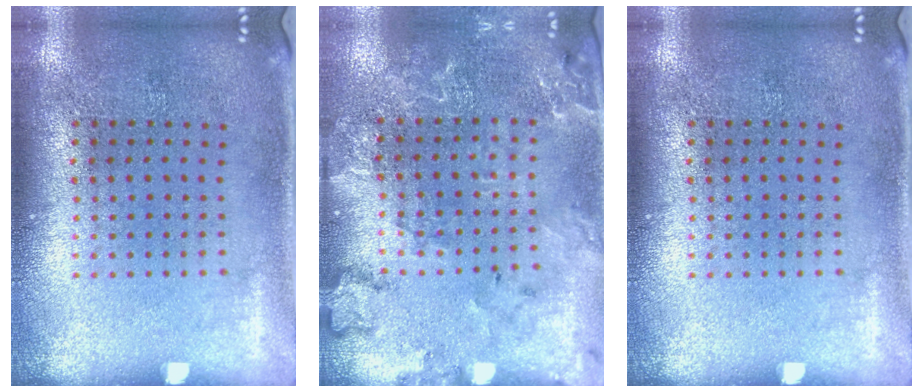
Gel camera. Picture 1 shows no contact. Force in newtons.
{"total": 2.0, "press": 1.9, "slide": 0.4}
{"total": 0.0}